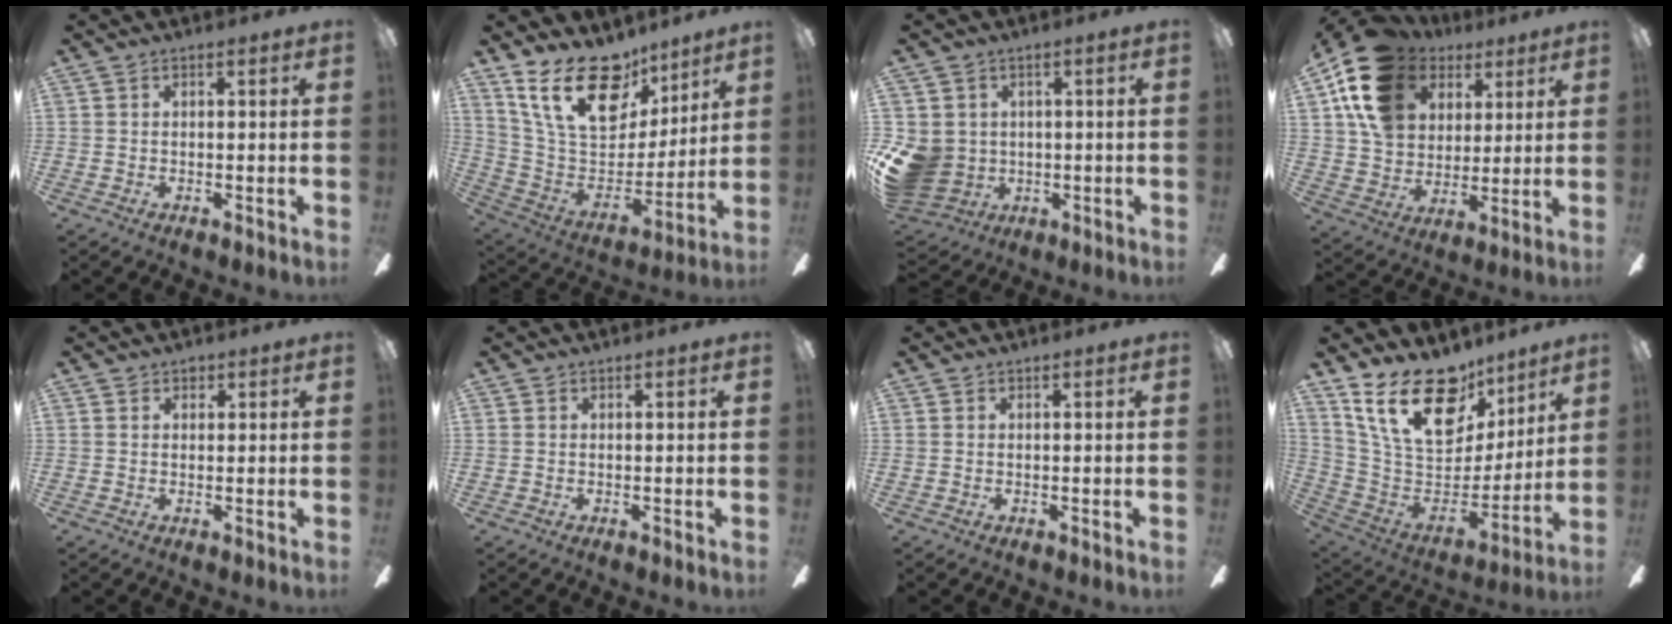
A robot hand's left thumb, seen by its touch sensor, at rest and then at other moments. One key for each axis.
{"total": 23.4, "fx": 14.3, "fy": 12.9, "fz": 13.2, "tx": -0.241, "ty": -0.079, "tz": 0.259}
{"total": 10.5, "fx": -0.8, "fy": 9.4, "fz": 4.6, "tx": -0.118, "ty": 0.007, "tz": -0.008}
{"total": 17.4, "fx": 9.0, "fy": 12.5, "fz": 8.0, "tx": -0.160, "ty": -0.039, "tz": 0.172}
{"total": 1.3, "fx": 0.8, "fy": 1.0, "fz": 0.4, "tx": -0.001, "ty": 0.001, "tz": 0.013}
{"total": 0.0}
{"total": 0.0}
{"total": 24.3, "fx": 14.6, "fy": 13.4, "fz": 14.2, "tx": -0.256, "ty": -0.084, "tz": 0.267}